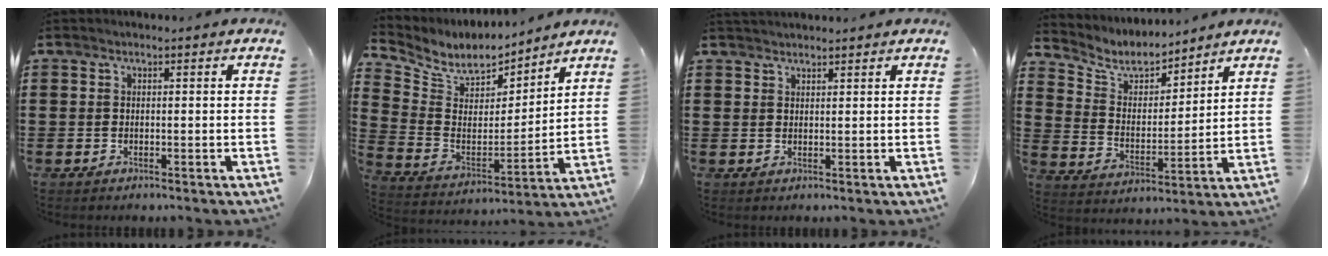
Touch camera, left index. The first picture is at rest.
{"total": 6.9, "force": [5.9, 3.1, 1.8], "torque": [-0.074, -0.039, 0.104]}
{"total": 1.4, "force": [1.4, 0.1, 0.1], "torque": [-0.006, 0.001, 0.027]}
{"total": 6.6, "force": [5.8, 2.3, 2.2], "torque": [-0.076, -0.031, 0.100]}